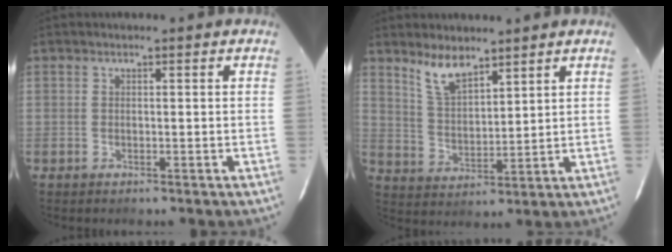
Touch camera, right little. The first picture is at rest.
{"total": 7.1, "force": [5.6, 2.4, 3.7], "torque": [-0.070, 0.002, 0.115]}